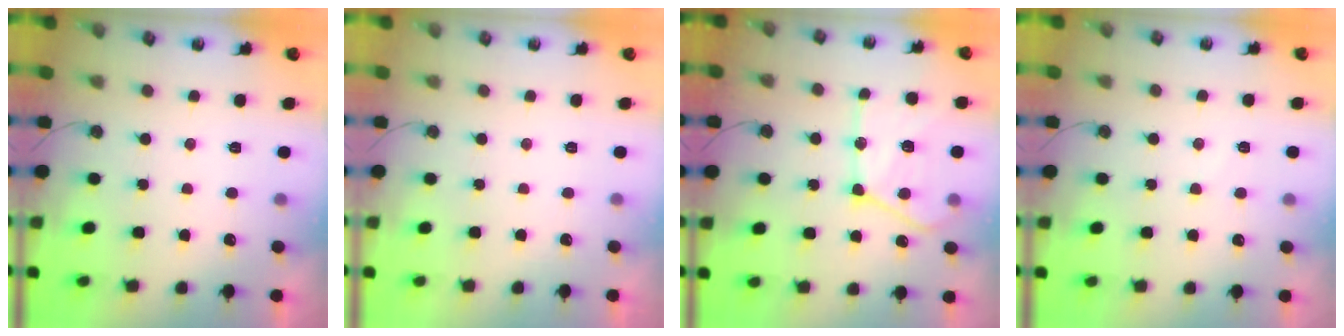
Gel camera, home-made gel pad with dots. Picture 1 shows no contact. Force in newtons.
{"total": 0.0}
{"total": 19.4, "press": 19.4, "slide": 1.6}
{"total": 5.8, "press": 5.8, "slide": 0.6}